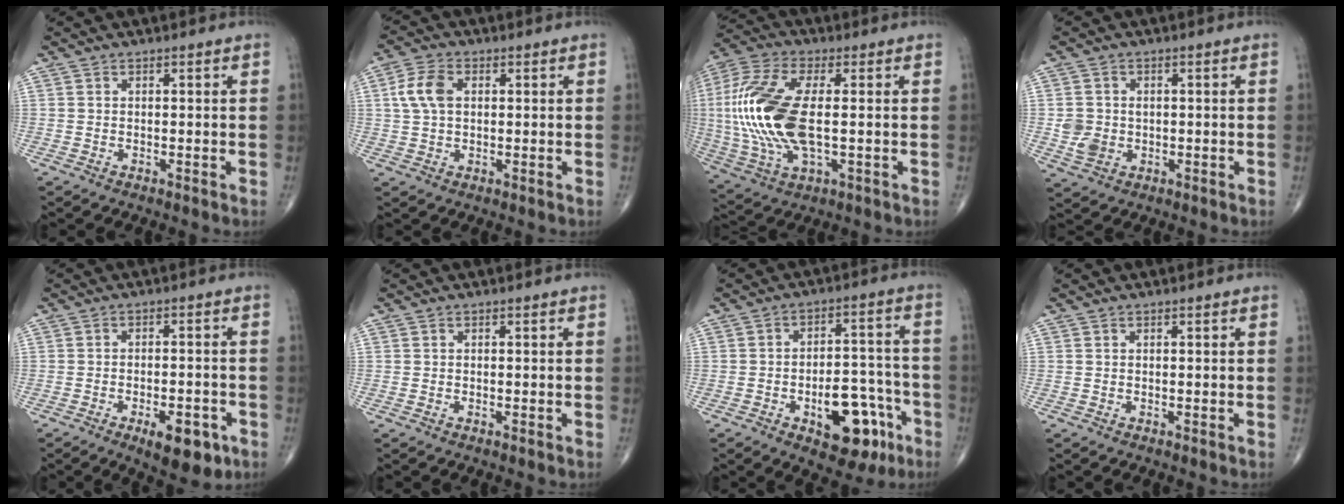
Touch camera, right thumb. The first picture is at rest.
{"total": 6.2, "force": [1.2, 3.9, 4.7], "torque": [-0.099, 0.010, 0.020]}
{"total": 20.0, "force": [0.2, 8.8, 17.9], "torque": [-0.415, -0.003, 0.004]}
{"total": 4.6, "force": [-0.4, 3.9, 2.4], "torque": [-0.034, 0.002, -0.001]}
{"total": 8.8, "force": [-4.4, 3.5, 6.8], "torque": [-0.084, 0.012, -0.056]}
{"total": 0.0}
{"total": 14.4, "force": [-6.3, 7.5, 10.6], "torque": [-0.110, 0.052, -0.078]}
{"total": 0.0}